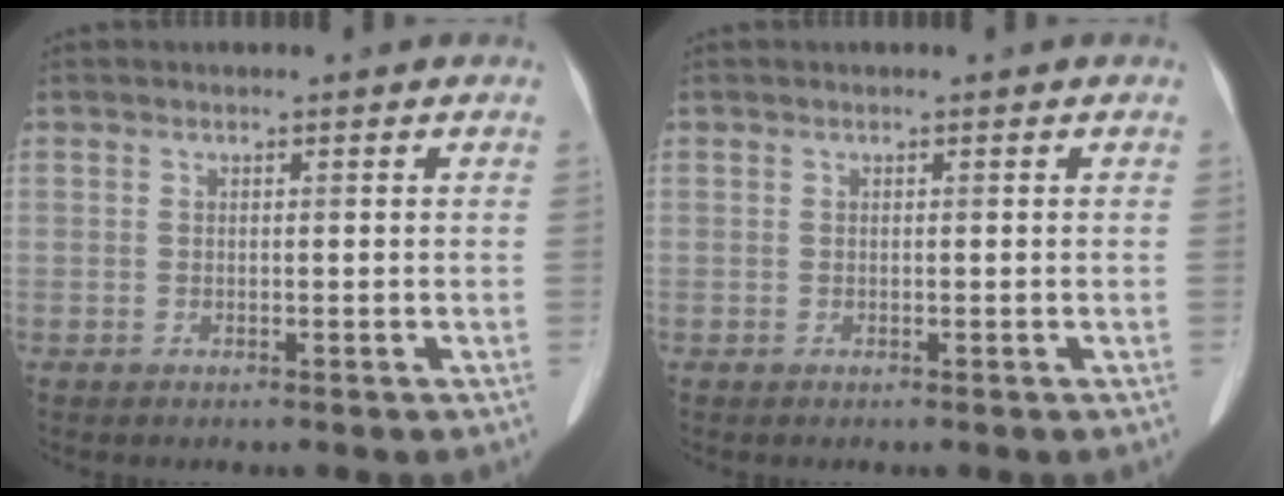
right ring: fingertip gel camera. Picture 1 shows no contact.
{"total": 0.0}